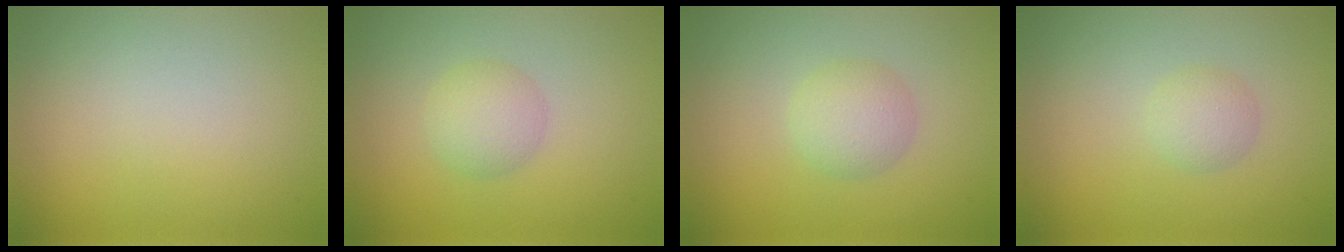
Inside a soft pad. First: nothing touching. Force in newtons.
{"total": 2.4, "press": 2.4, "slide": 0.0}
{"total": 2.7, "press": 2.7, "slide": 0.0}
{"total": 1.7, "press": 1.7, "slide": 0.1}